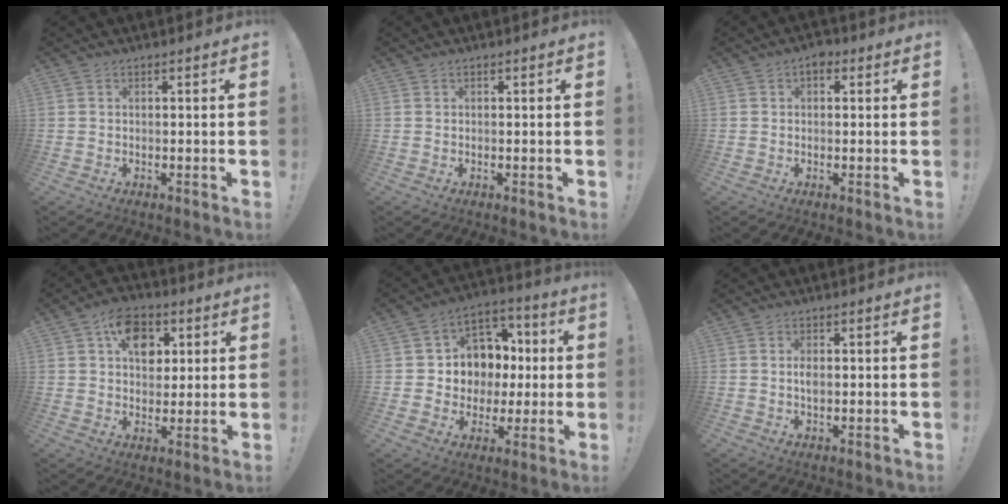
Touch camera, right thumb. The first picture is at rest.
{"total": 0.0}
{"total": 2.6, "force": [0.8, 1.7, 1.8], "torque": [-0.021, -0.003, 0.011]}
{"total": 11.2, "force": [4.2, 8.0, 6.7], "torque": [-0.094, -0.005, 0.076]}
{"total": 10.0, "force": [0.7, 9.6, 2.9], "torque": [-0.041, -0.005, 0.034]}
{"total": 2.0, "force": [0.0, 1.1, 1.7], "torque": [-0.028, 0.001, -0.003]}